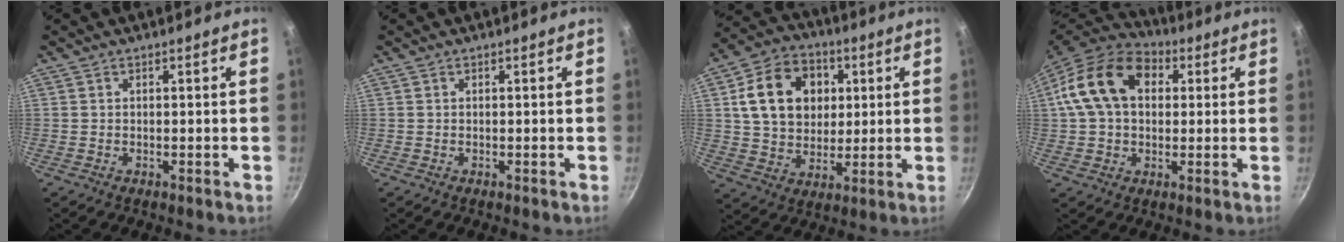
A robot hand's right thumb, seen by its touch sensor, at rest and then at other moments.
{"total": 0.0}
{"total": 16.5, "force": [3.8, 12.8, 9.7], "torque": [-0.138, 0.007, 0.061]}
{"total": 16.1, "force": [3.6, 11.5, 10.8], "torque": [-0.170, 0.026, 0.046]}